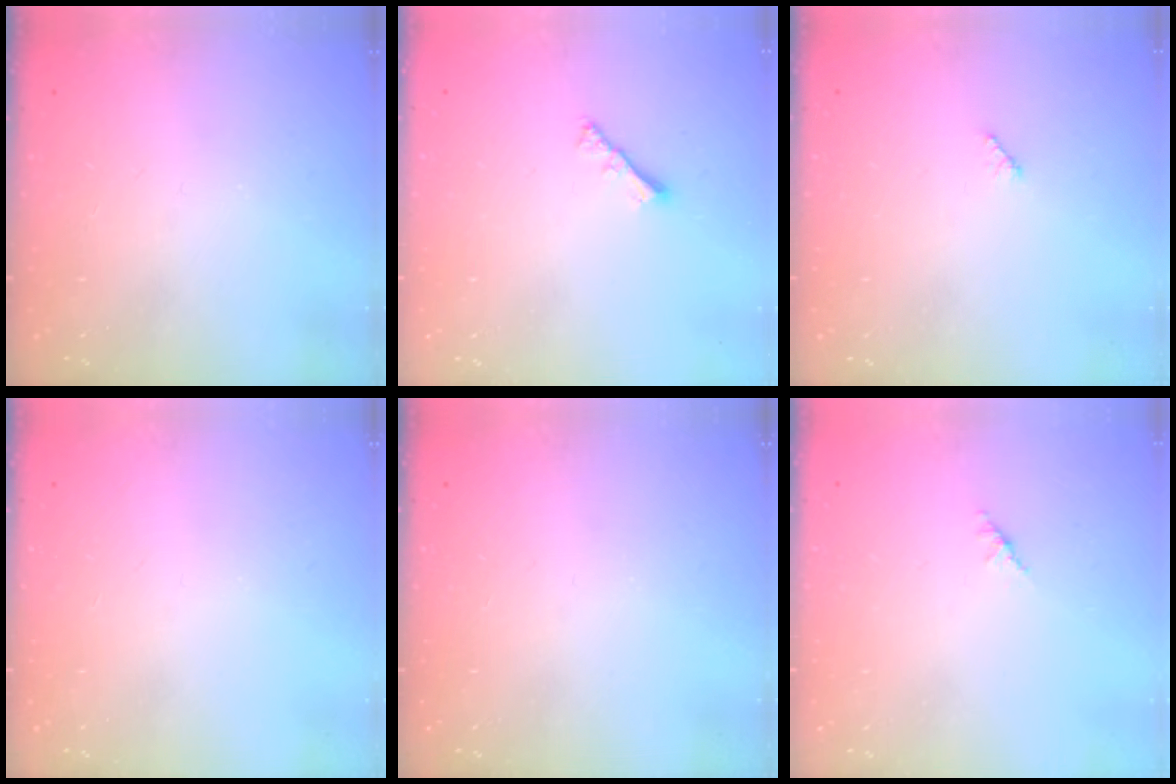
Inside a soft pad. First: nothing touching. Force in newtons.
{"total": 2.4, "press": 2.4, "slide": 0.6}
{"total": 3.2, "press": 3.2, "slide": 0.4}
{"total": 0.0}
{"total": 0.0}
{"total": 1.4, "press": 1.3, "slide": 0.4}